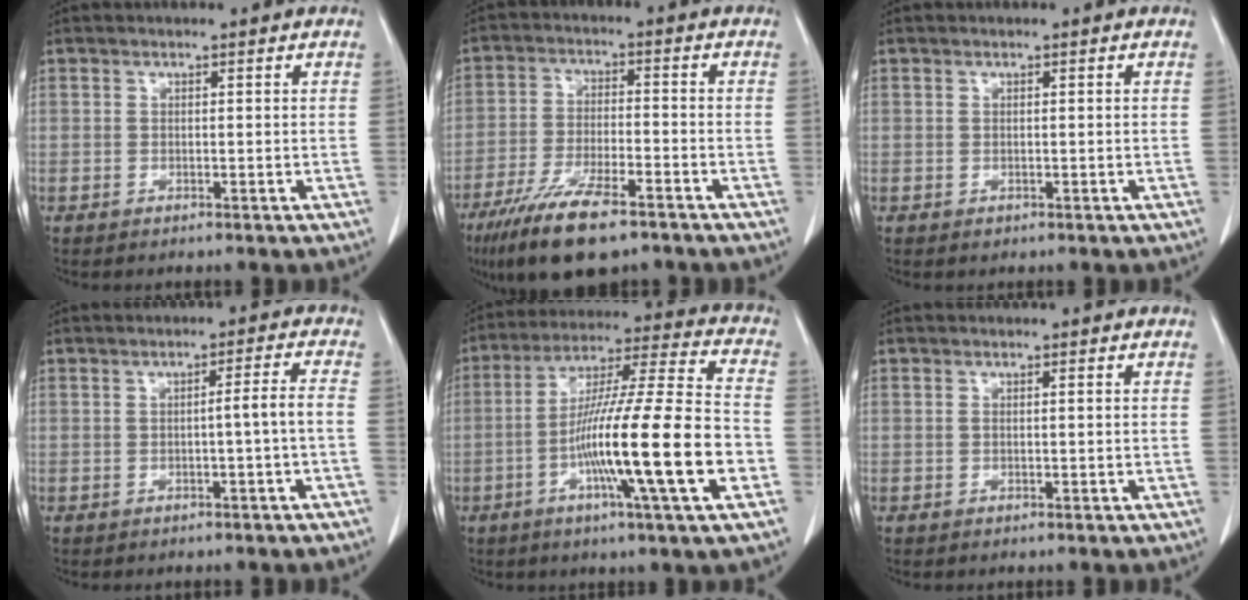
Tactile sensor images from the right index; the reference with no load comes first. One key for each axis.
{"total": 13.4, "fx": -9.1, "fy": 3.5, "fz": 9.1, "tx": -0.176, "ty": -0.022, "tz": -0.159}
{"total": 0.7, "fx": -0.1, "fy": 0.6, "fz": 0.4, "tx": -0.012, "ty": 0.000, "tz": 0.004}
{"total": 3.7, "fx": -0.9, "fy": -0.3, "fz": 3.6, "tx": -0.057, "ty": 0.010, "tz": -0.009}
{"total": 20.9, "fx": -6.0, "fy": 0.2, "fz": 20.1, "tx": -0.335, "ty": -0.012, "tz": -0.107}
{"total": 1.0, "fx": 0.1, "fy": 0.3, "fz": 0.9, "tx": -0.026, "ty": 0.008, "tz": 0.005}